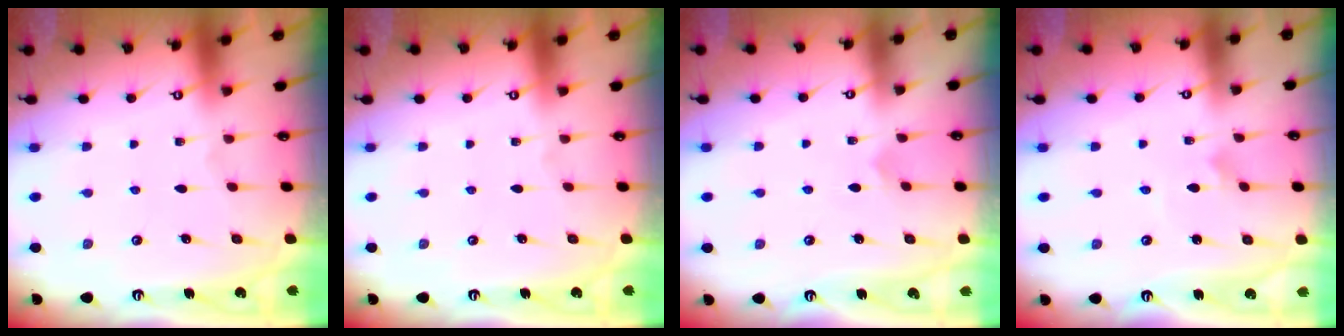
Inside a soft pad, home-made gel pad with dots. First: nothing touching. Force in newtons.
{"total": 0.0}
{"total": 4.1, "press": 4.1, "slide": 0.2}
{"total": 2.0, "press": 2.0, "slide": 0.1}